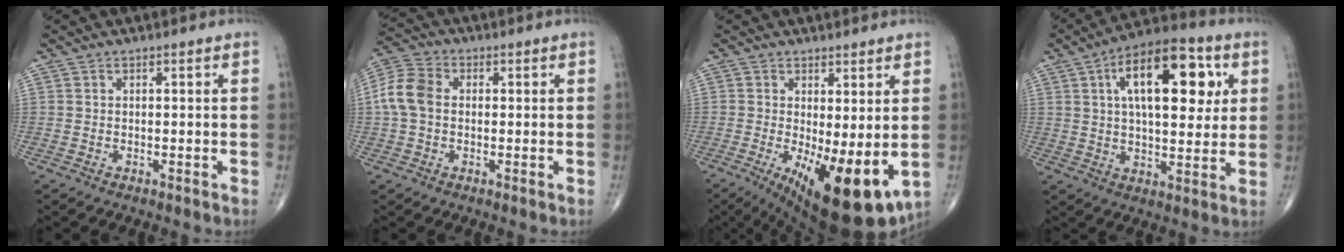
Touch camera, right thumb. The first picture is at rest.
{"total": 7.6, "force": [0.2, 5.5, 5.2], "torque": [-0.111, 0.022, -0.004]}
{"total": 14.8, "force": [-2.8, 5.4, 13.5], "torque": [-0.205, -0.034, -0.024]}
{"total": 19.3, "force": [5.8, 9.1, 16.0], "torque": [-0.216, 0.003, 0.084]}